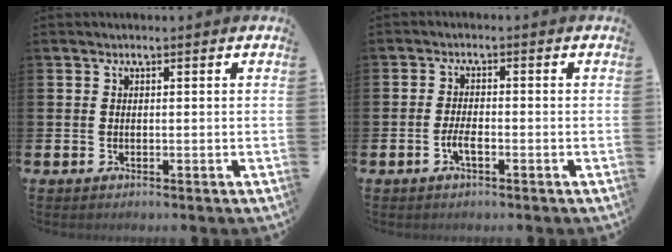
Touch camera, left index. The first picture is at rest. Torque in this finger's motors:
{"motor_torque": [0.55, 0.24, 0.03, 0.01]}